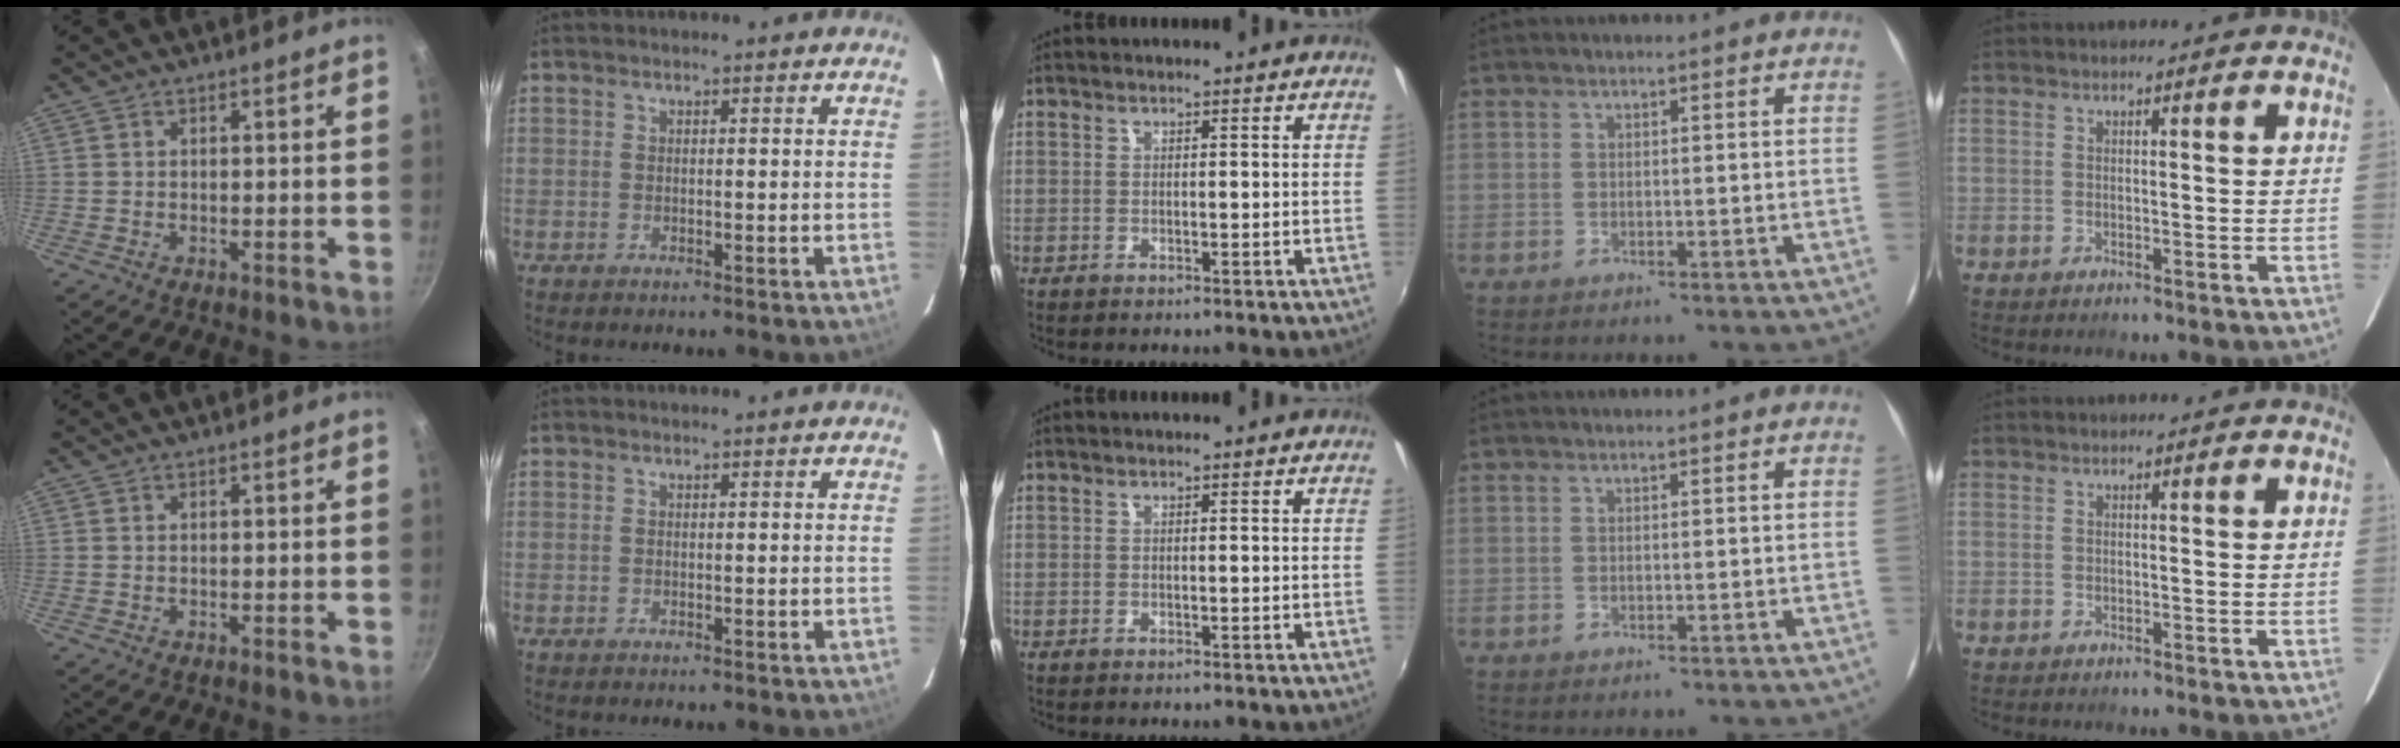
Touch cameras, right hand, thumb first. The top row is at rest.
{}